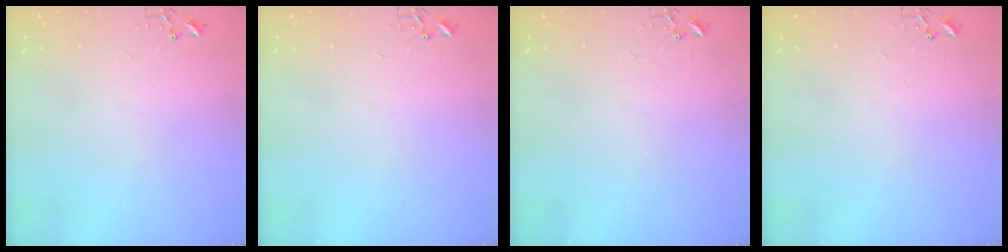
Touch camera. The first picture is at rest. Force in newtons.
{"total": 0.0}
{"total": 0.0}
{"total": 0.0}